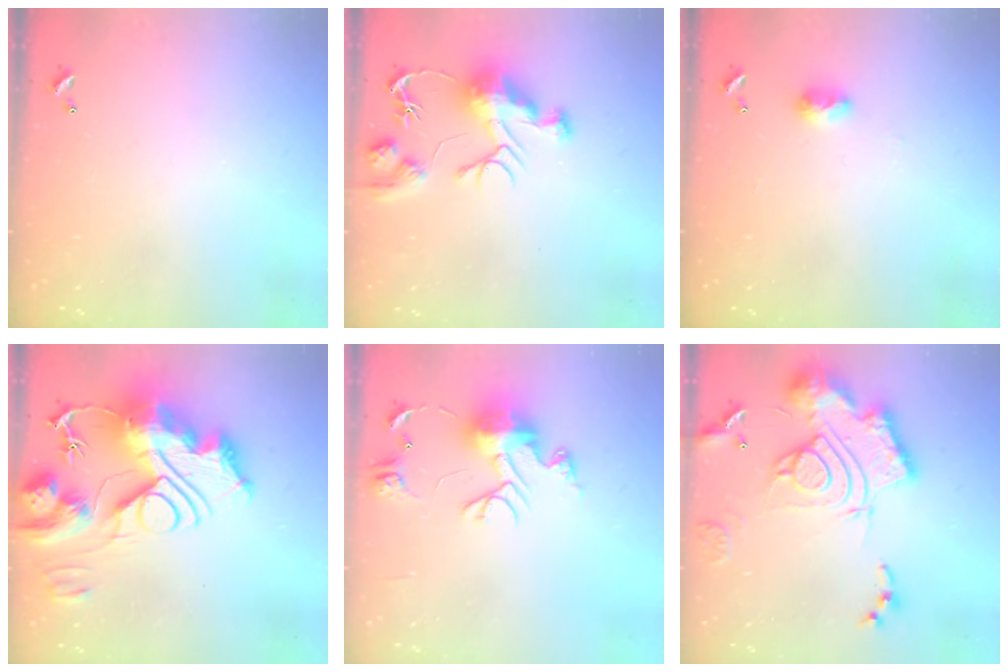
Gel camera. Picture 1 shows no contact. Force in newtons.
{"total": 12.3, "press": 12.3, "slide": 1.1}
{"total": 4.1, "press": 4.1, "slide": 0.5}
{"total": 0.5, "press": 0.5, "slide": 0.0}
{"total": 10.8, "press": 10.8, "slide": 1.2}
{"total": 23.3, "press": 23.1, "slide": 2.3}